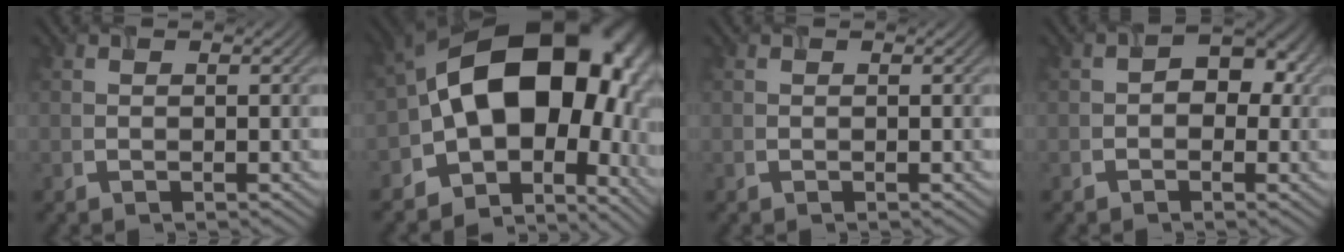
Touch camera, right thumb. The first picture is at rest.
{"total": 19.0, "force": [-0.9, 13.5, 13.4], "torque": [-0.213, -0.023, 0.014]}
{"total": 0.0}
{"total": 4.3, "force": [0.0, 3.2, 2.9], "torque": [-0.024, 0.007, -0.007]}